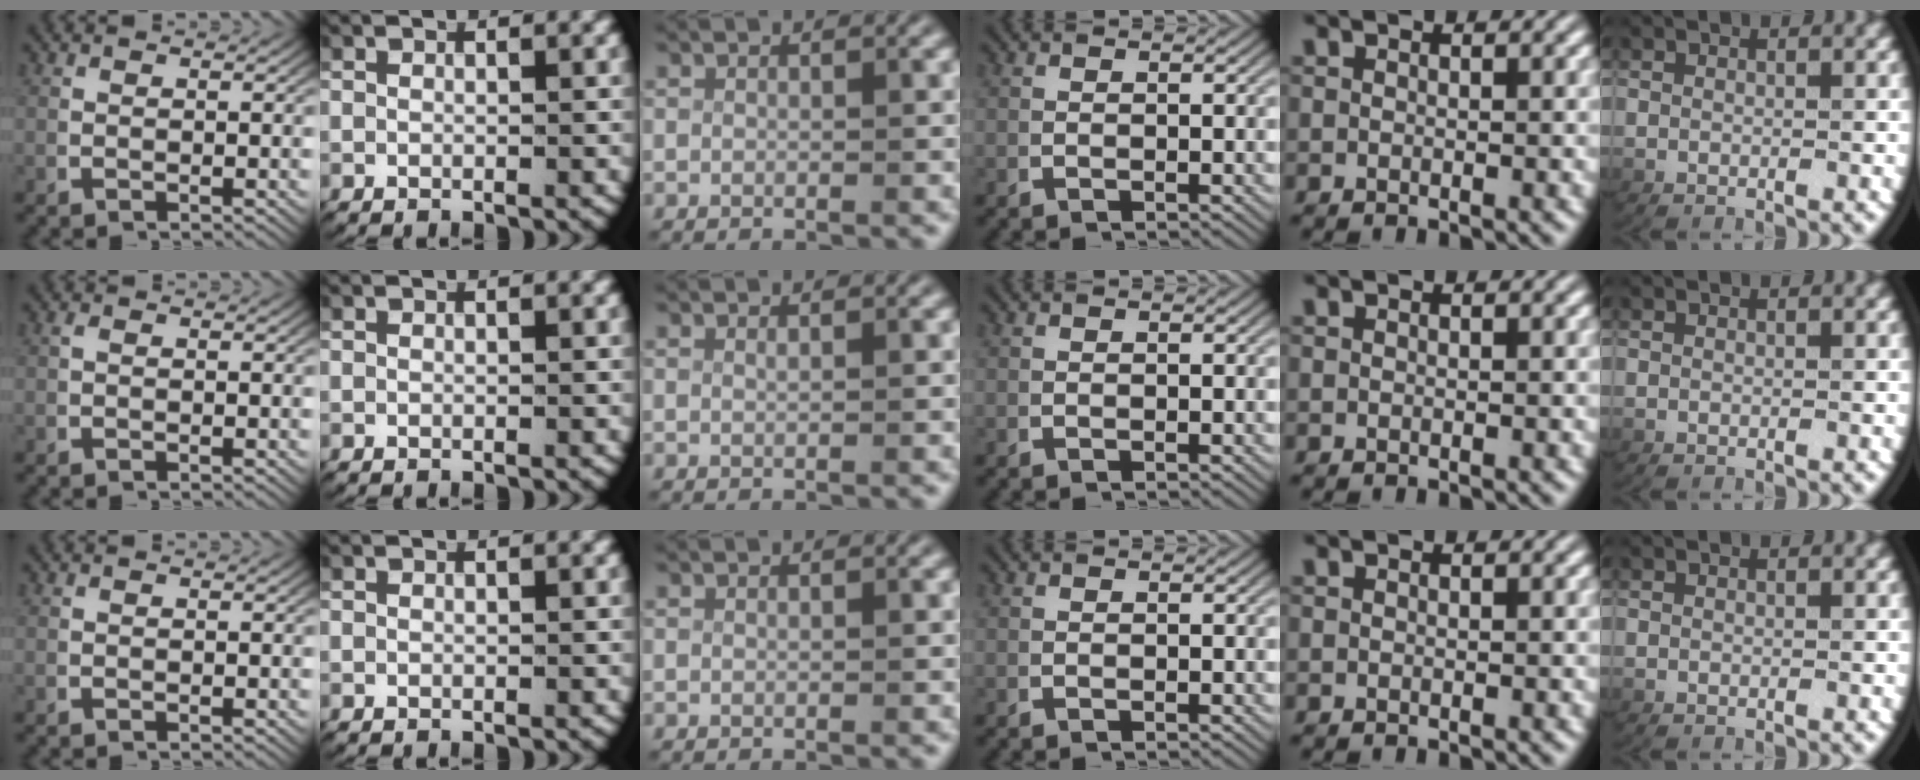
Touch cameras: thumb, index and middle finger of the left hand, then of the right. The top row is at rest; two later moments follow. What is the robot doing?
{"motion": "lift_and_place", "object": "paper"}